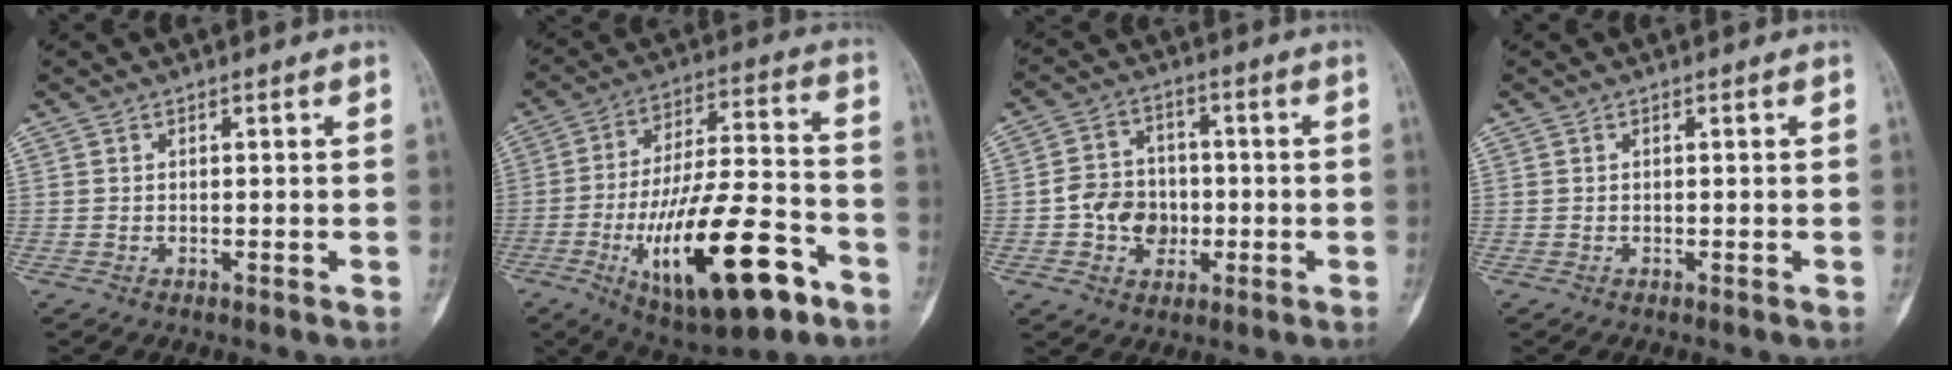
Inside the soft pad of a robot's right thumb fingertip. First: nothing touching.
{"total": 24.4, "force": [-10.5, 8.8, 20.2], "torque": [-0.341, 0.046, -0.158]}
{"total": 8.8, "force": [-1.5, 7.4, 4.5], "torque": [-0.039, 0.021, -0.029]}
{"total": 0.0}